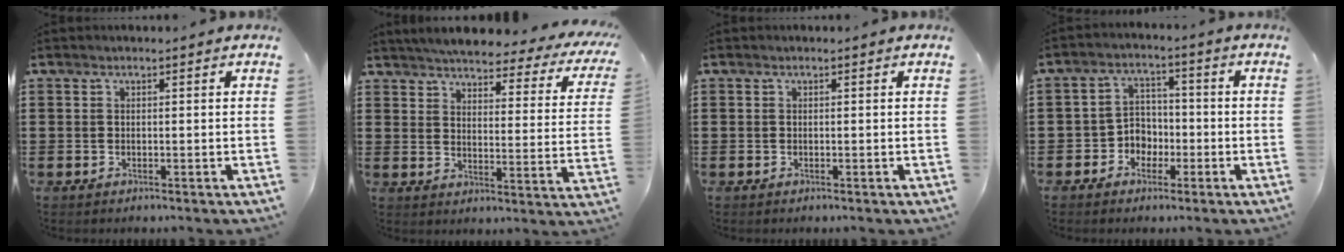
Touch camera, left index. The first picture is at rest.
{"total": 4.4, "force": [4.2, 0.0, 1.5], "torque": [-0.046, -0.040, 0.064]}
{"total": 0.0}
{"total": 4.3, "force": [-2.2, 3.5, 1.2], "torque": [-0.035, 0.009, -0.046]}